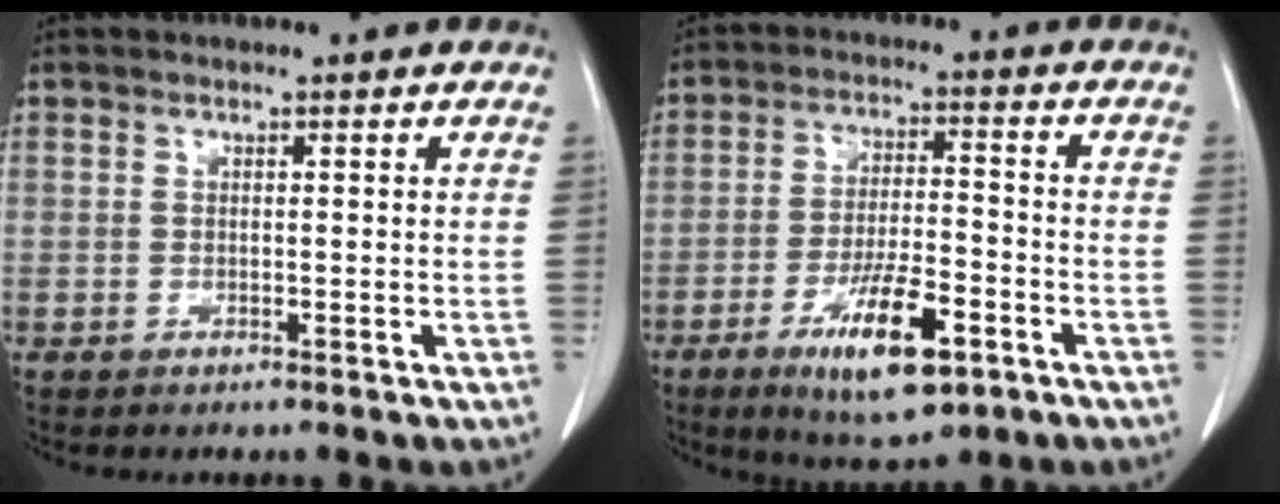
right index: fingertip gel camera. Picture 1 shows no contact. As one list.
[{"total": 11.6, "force": [-5.9, 2.9, 9.5], "torque": [-0.172, -0.012, -0.092]}]